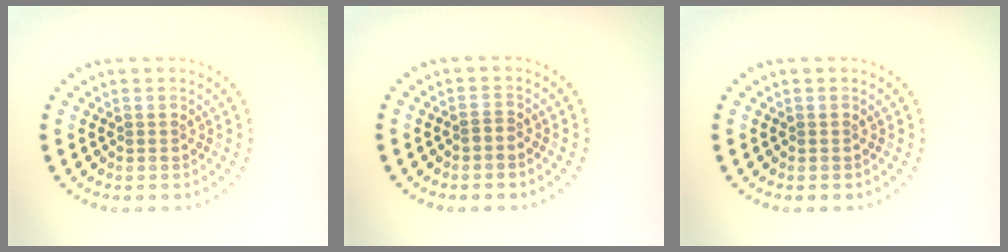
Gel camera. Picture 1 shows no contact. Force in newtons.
{"total": 0.5, "press": 0.4, "slide": 0.3}
{"total": 0.0}